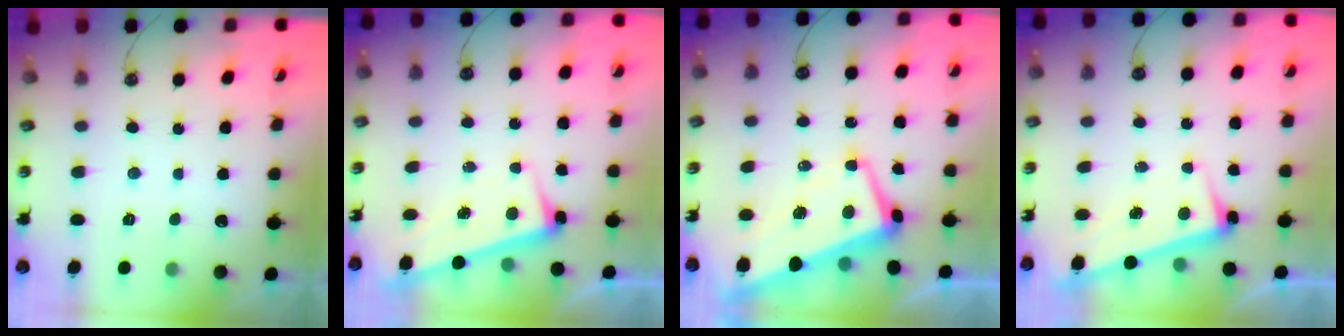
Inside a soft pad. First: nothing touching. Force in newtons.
{"total": 2.7, "press": 2.6, "slide": 0.7}
{"total": 2.7, "press": 2.2, "slide": 1.7}
{"total": 2.7, "press": 2.6, "slide": 0.7}